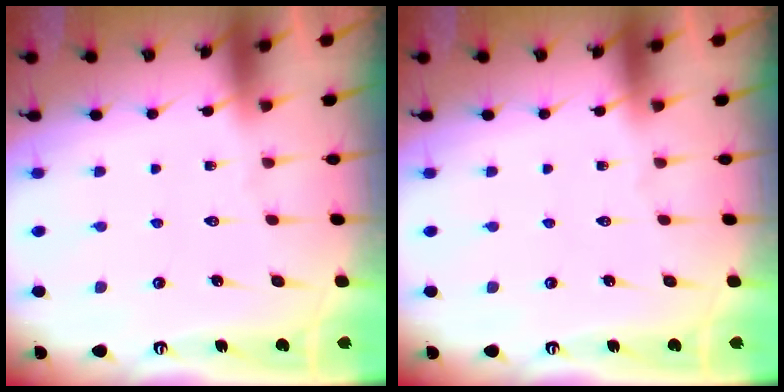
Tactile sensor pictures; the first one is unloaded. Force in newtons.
{"total": 0.0}